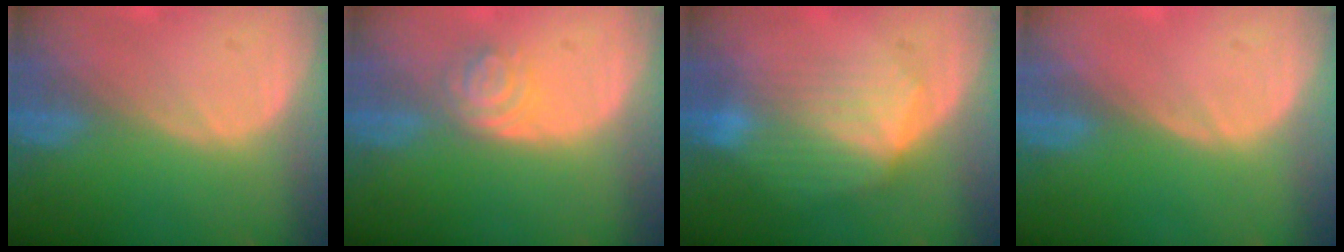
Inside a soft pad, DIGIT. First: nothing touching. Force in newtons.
{"total": 4.2, "press": 3.7, "slide": 2.0}
{"total": 7.3, "press": 7.0, "slide": 1.8}
{"total": 0.0}